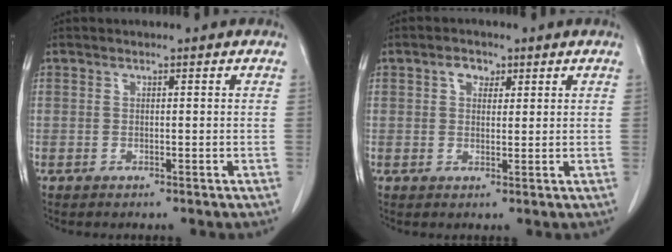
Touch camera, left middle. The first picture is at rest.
{"total": 2.5, "force": [1.3, 1.7, 1.4], "torque": [-0.025, 0.007, 0.022]}